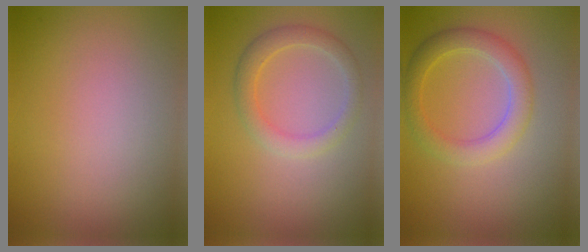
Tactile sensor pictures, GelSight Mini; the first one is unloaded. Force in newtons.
{"total": 2.6, "press": 2.6, "slide": 0.2}
{"total": 3.5, "press": 3.5, "slide": 0.2}